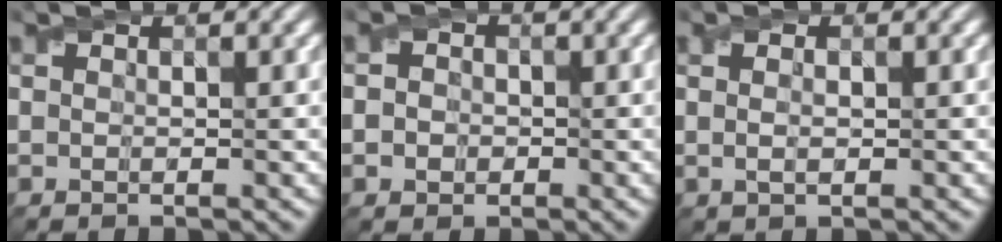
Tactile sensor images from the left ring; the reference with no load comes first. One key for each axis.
{"total": 2.3, "fx": 0.1, "fy": 2.0, "fz": 1.0, "tx": 0.002, "ty": 0.010, "tz": -0.015}
{"total": 1.5, "fx": 0.2, "fy": 0.6, "fz": 1.3, "tx": -0.021, "ty": -0.004, "tz": 0.009}